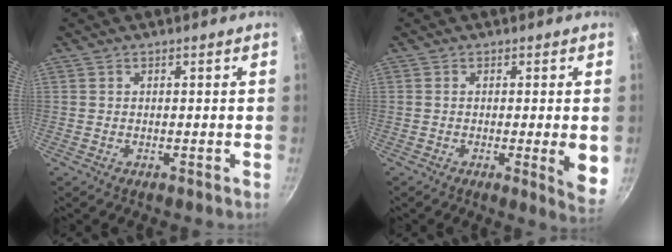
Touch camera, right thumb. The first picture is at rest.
{"total": 6.4, "force": [-0.7, 0.9, 6.2], "torque": [-0.073, -0.012, -0.008]}